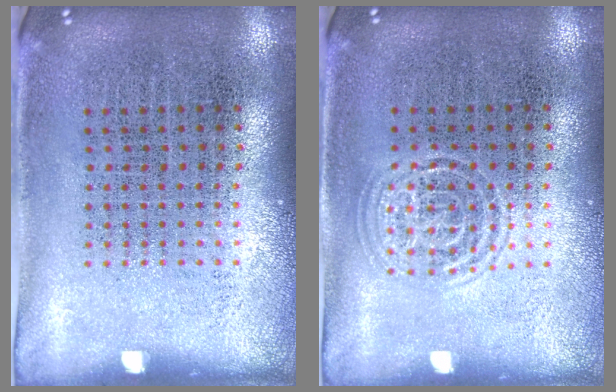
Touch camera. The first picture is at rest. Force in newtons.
{"total": 1.2, "press": 1.1, "slide": 0.2}